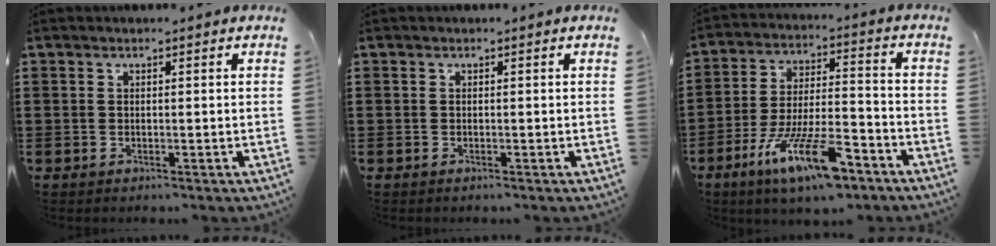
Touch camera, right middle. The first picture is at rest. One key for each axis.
{"total": 0.0}
{"total": 13.5, "fx": -8.3, "fy": 3.4, "fz": 10.1, "tx": -0.194, "ty": 0.016, "tz": -0.153}